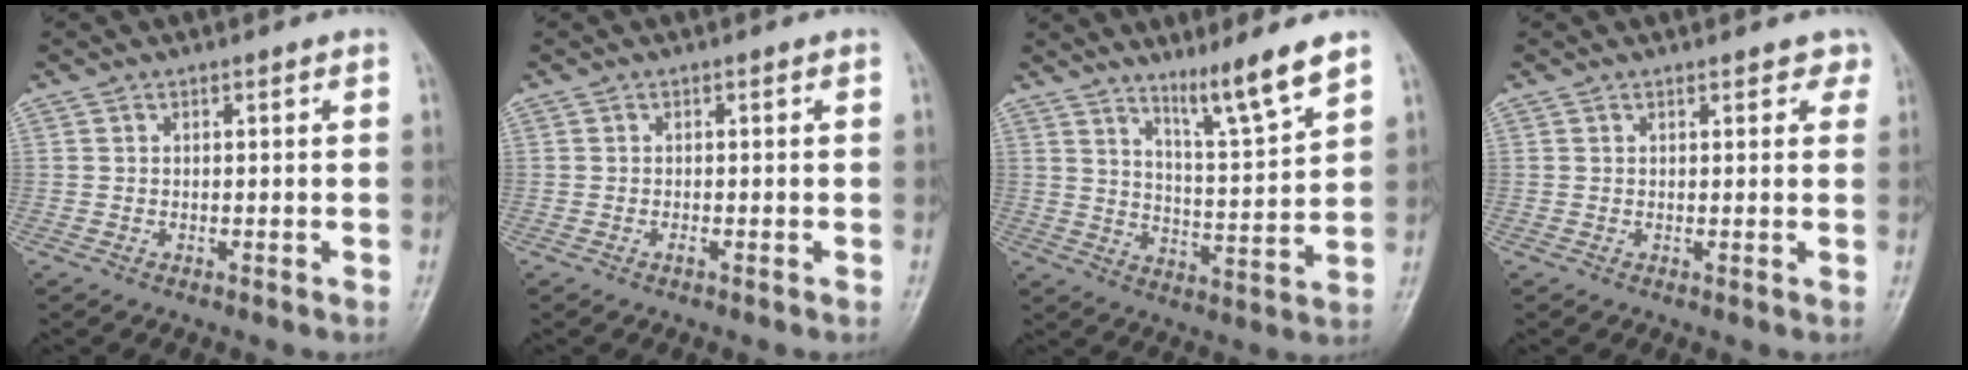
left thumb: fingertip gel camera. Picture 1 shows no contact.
{"total": 0.6, "force": [-0.3, 0.2, 0.4], "torque": [-0.010, 0.001, -0.007]}
{"total": 9.6, "force": [7.3, -0.1, 6.3], "torque": [-0.102, -0.063, 0.127]}
{"total": 2.2, "force": [1.6, 1.2, 1.0], "torque": [0.015, -0.003, 0.010]}